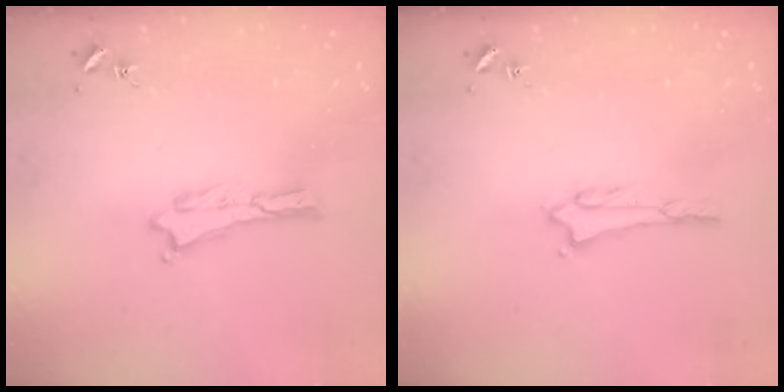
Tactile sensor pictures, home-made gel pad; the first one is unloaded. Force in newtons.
{"total": 1.5, "press": 1.5, "slide": 0.3}